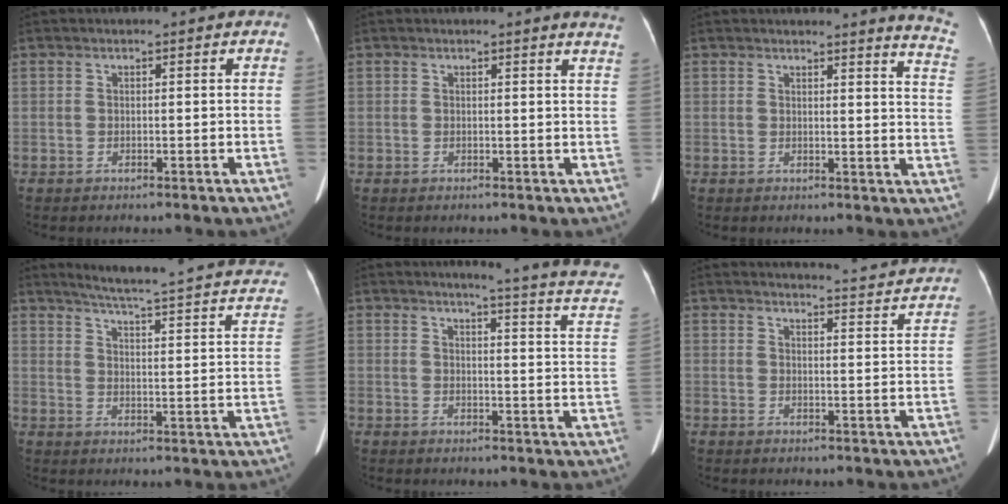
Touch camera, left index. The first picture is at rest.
{"total": 3.3, "force": [3.1, -0.3, 1.1], "torque": [-0.015, -0.015, 0.012]}
{"total": 8.3, "force": [8.0, -0.9, 1.9], "torque": [-0.014, -0.084, 0.059]}
{"total": 21.8, "force": [18.2, 2.2, 11.8], "torque": [-0.161, -0.033, 0.207]}
{"total": 14.3, "force": [12.3, -0.1, 7.2], "torque": [-0.086, -0.066, 0.112]}
{"total": 12.1, "force": [11.9, -0.4, 1.9], "torque": [-0.026, -0.040, 0.127]}